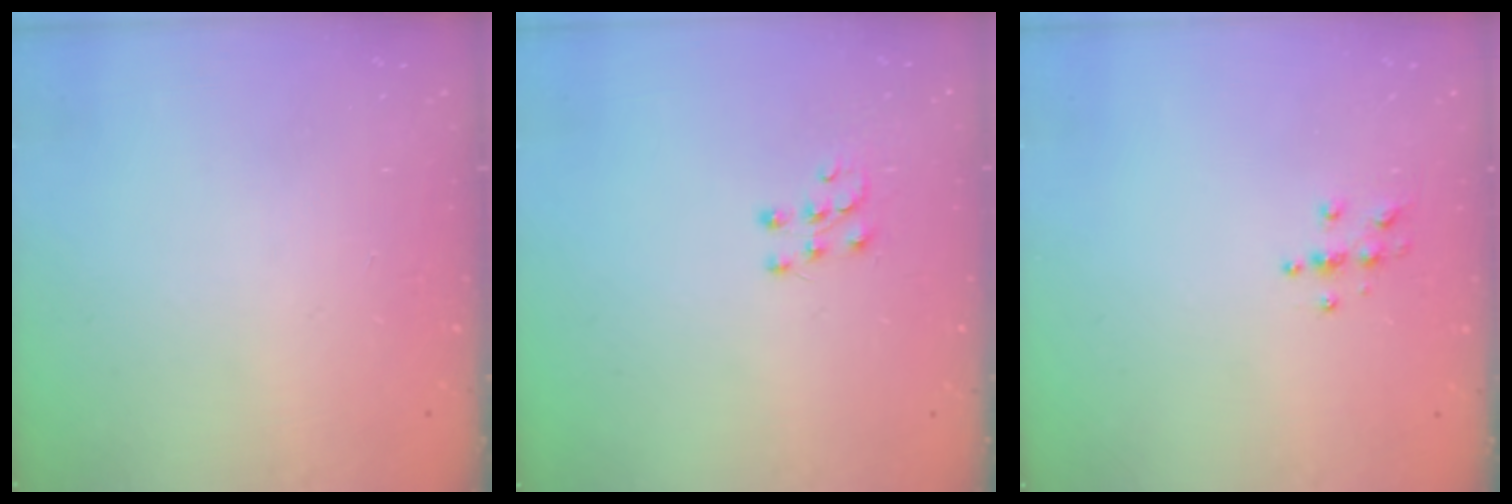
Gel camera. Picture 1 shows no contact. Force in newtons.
{"total": 6.0, "press": 5.9, "slide": 0.4}
{"total": 3.7, "press": 3.7, "slide": 0.4}